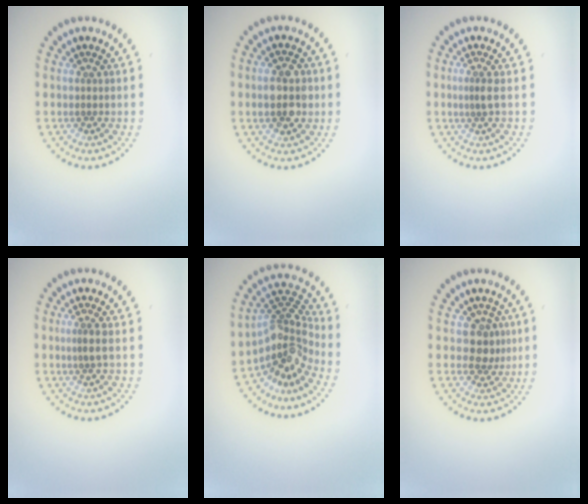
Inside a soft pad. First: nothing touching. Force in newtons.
{"total": 4.4, "press": 4.4, "slide": 0.1}
{"total": 1.1, "press": 0.6, "slide": 0.9}
{"total": 1.1, "press": 0.7, "slide": 0.9}
{"total": 4.7, "press": 3.2, "slide": 3.4}
{"total": 2.3, "press": 1.9, "slide": 1.2}